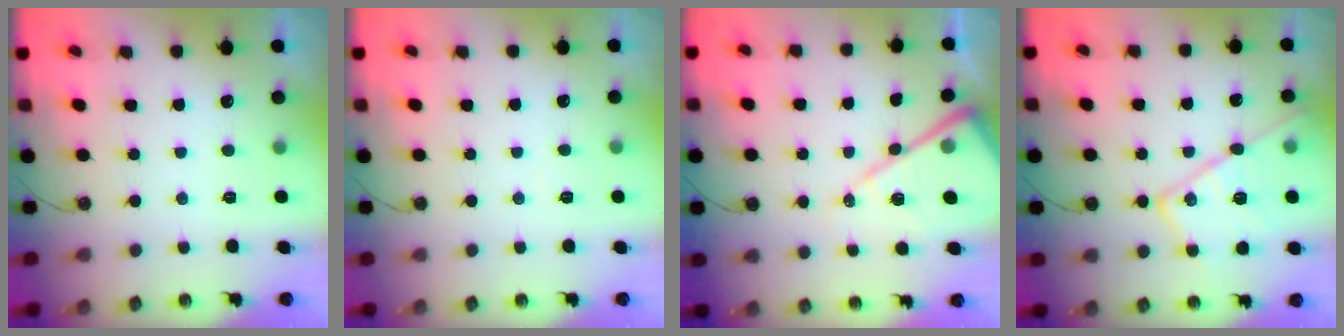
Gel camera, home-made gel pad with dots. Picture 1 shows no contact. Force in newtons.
{"total": 2.1, "press": 2.1, "slide": 0.5}
{"total": 15.4, "press": 15.3, "slide": 1.5}
{"total": 18.1, "press": 18.0, "slide": 1.6}